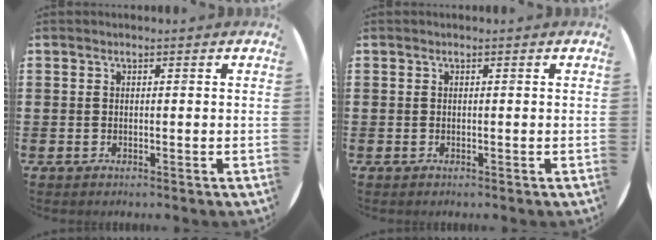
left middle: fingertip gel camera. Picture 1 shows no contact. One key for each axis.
{"total": 0.0}